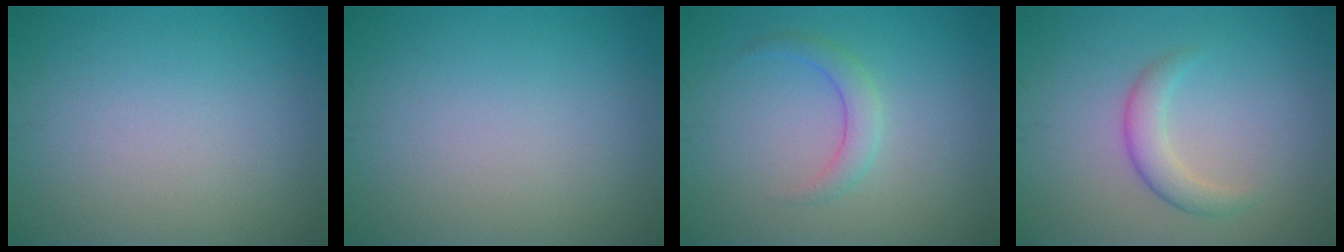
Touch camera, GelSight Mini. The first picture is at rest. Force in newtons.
{"total": 0.0}
{"total": 2.0, "press": 2.0, "slide": 0.1}
{"total": 2.5, "press": 2.5, "slide": 0.0}